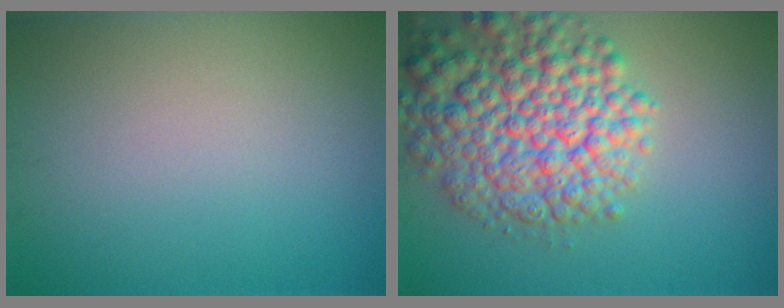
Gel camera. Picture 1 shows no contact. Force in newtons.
{"total": 9.1, "press": 9.1, "slide": 0.4}